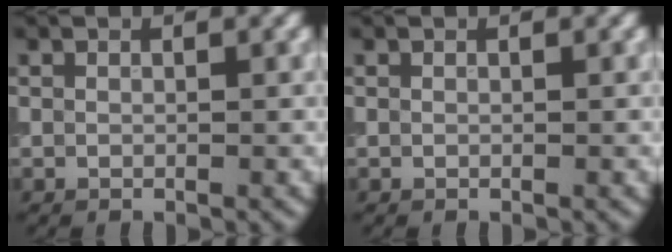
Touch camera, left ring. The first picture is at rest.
{"total": 0.0}